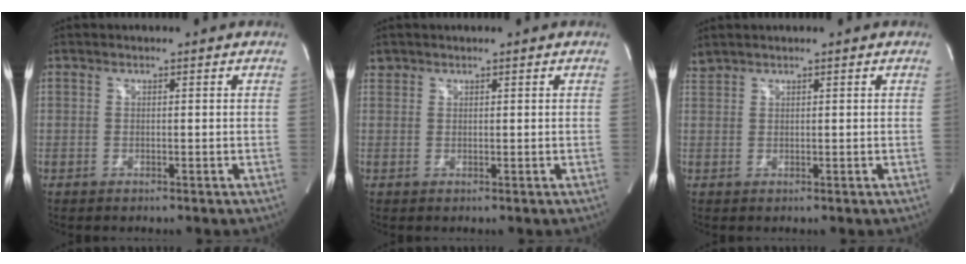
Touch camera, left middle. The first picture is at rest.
{"total": 1.1, "force": [0.8, 0.7, -0.1], "torque": [0.006, 0.010, 0.013]}
{"total": 1.4, "force": [1.3, 0.0, 0.1], "torque": [-0.012, 0.017, 0.036]}